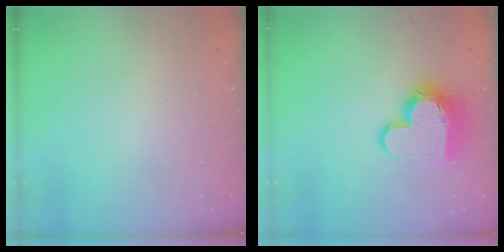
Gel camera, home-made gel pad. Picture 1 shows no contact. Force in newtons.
{"total": 12.7, "press": 12.7, "slide": 1.4}